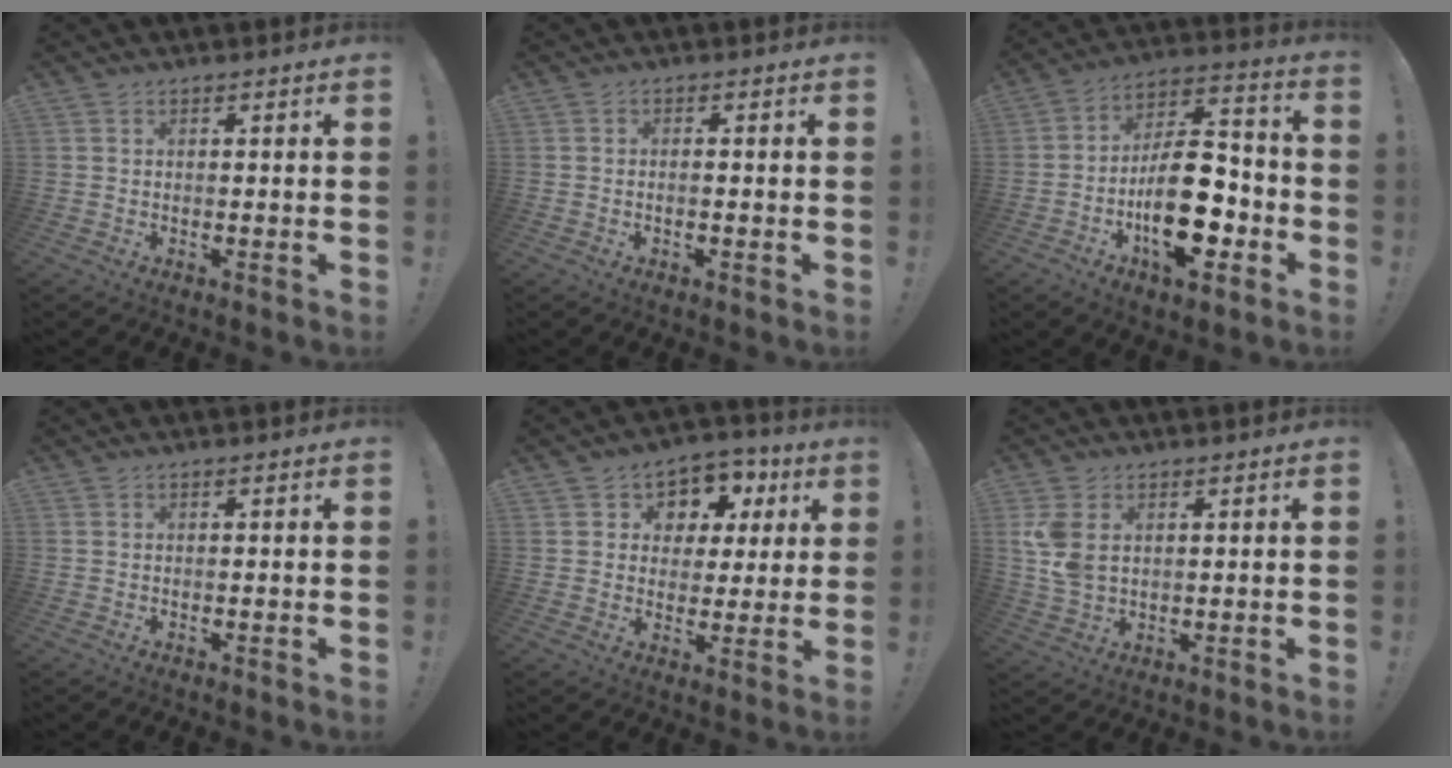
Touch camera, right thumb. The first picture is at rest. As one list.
[{"total": 1.2, "force": [-0.9, 0.2, 0.7], "torque": [-0.022, 0.005, -0.013]}, {"total": 21.1, "force": [-6.6, 10.3, 17.2], "torque": [-0.296, 0.044, -0.098]}, {"total": 0.0}, {"total": 7.4, "force": [2.4, 6.6, 2.4], "torque": [-0.025, -0.018, 0.047]}, {"total": 7.2, "force": [2.3, 4.8, 4.9], "torque": [-0.090, -0.006, 0.045]}]